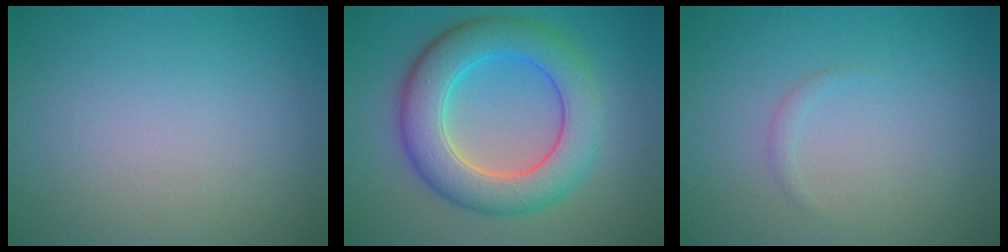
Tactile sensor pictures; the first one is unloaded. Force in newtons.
{"total": 7.9, "press": 7.8, "slide": 0.6}
{"total": 0.6, "press": 0.6, "slide": 0.0}